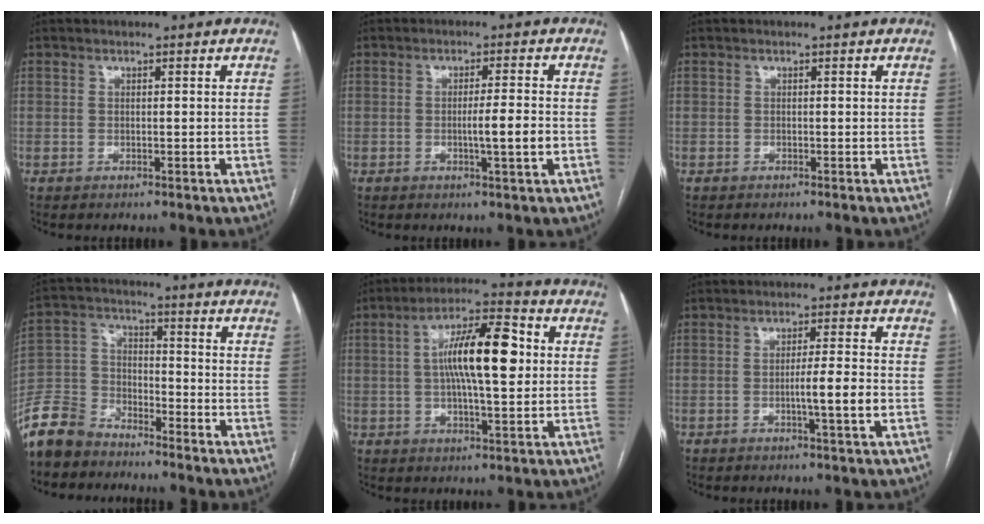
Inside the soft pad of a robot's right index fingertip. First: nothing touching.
{"total": 4.8, "force": [-1.1, -0.4, 4.6], "torque": [-0.071, -0.005, -0.017]}
{"total": 0.0}
{"total": 10.2, "force": [-8.9, 4.4, 2.1], "torque": [-0.055, 0.003, -0.182]}
{"total": 12.9, "force": [1.7, 2.9, 12.5], "torque": [-0.219, 0.025, 0.022]}
{"total": 5.2, "force": [-1.3, -0.6, 5.0], "torque": [-0.076, -0.005, -0.023]}